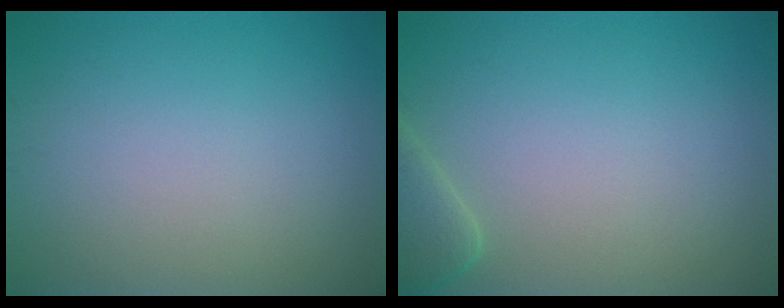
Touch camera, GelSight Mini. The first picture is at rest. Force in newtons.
{"total": 2.3, "press": 2.3, "slide": 0.3}